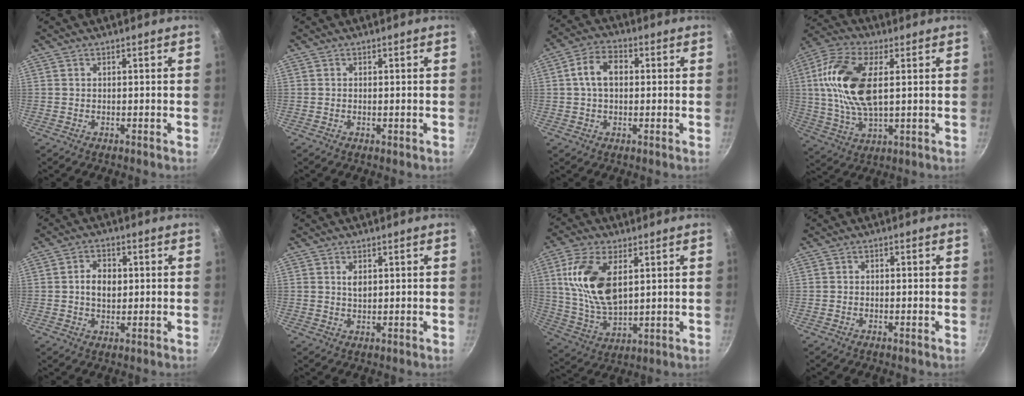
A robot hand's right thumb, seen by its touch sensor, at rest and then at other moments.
{"total": 0.6, "force": [-0.1, 0.2, 0.5], "torque": [-0.008, 0.000, -0.002]}
{"total": 7.5, "force": [0.8, 5.0, 5.5], "torque": [-0.082, 0.021, 0.005]}
{"total": 16.5, "force": [2.9, 8.3, 14.0], "torque": [-0.274, 0.004, 0.046]}
{"total": 5.2, "force": [0.4, 3.7, 3.7], "torque": [-0.046, 0.008, 0.002]}
{"total": 2.0, "force": [0.6, 1.1, 1.5], "torque": [-0.024, -0.001, 0.013]}
{"total": 14.8, "force": [4.0, 7.8, 11.9], "torque": [-0.225, -0.015, 0.085]}
{"total": 0.8, "force": [-0.5, 0.5, 0.4], "torque": [-0.010, 0.005, -0.013]}